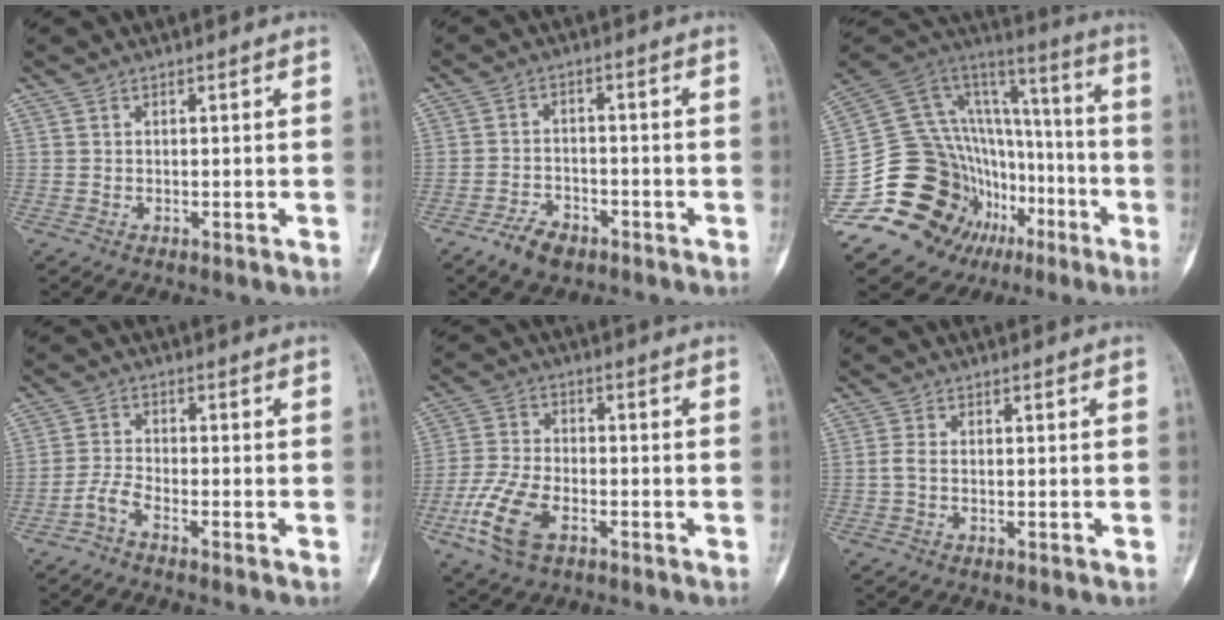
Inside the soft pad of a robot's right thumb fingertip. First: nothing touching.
{"total": 5.6, "force": [-3.8, 3.1, 2.8], "torque": [-0.043, 0.022, -0.065]}
{"total": 29.7, "force": [-10.7, 22.1, 16.8], "torque": [-0.232, 0.150, -0.155]}
{"total": 2.9, "force": [-2.3, 0.4, 1.8], "torque": [-0.046, 0.011, -0.054]}
{"total": 10.8, "force": [-4.7, 5.8, 7.8], "torque": [-0.173, 0.010, -0.094]}
{"total": 1.5, "force": [-0.3, 0.6, 1.3], "torque": [-0.034, -0.001, -0.011]}